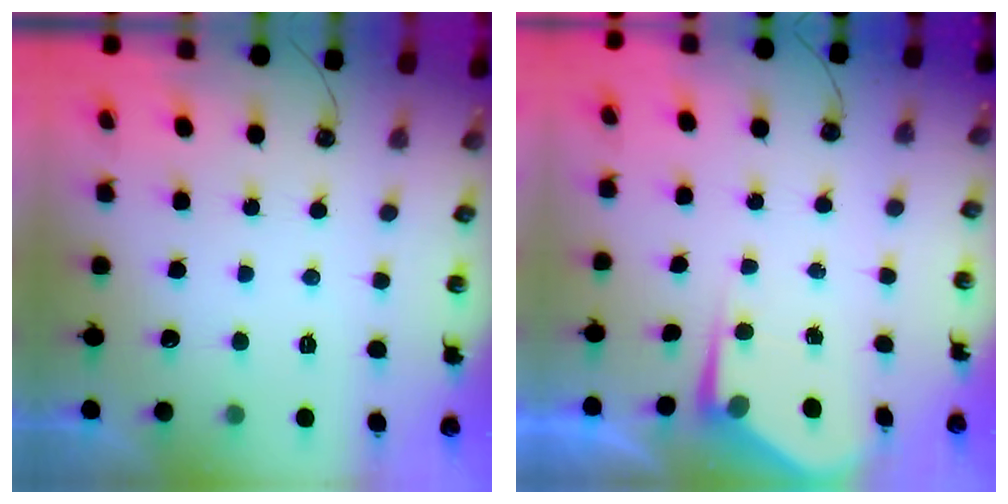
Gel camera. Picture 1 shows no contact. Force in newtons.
{"total": 4.9, "press": 4.9, "slide": 0.2}